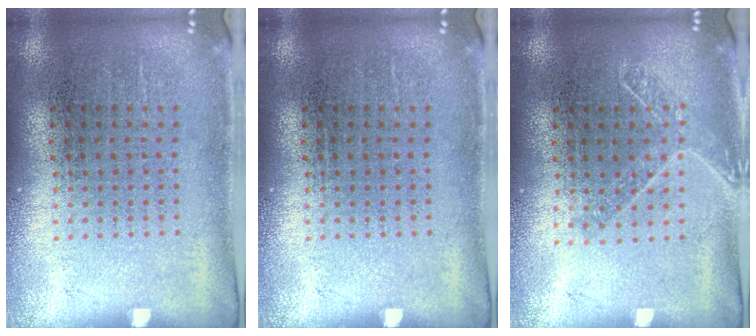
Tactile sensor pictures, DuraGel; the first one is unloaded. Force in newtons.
{"total": 0.0}
{"total": 1.3, "press": 1.1, "slide": 0.7}